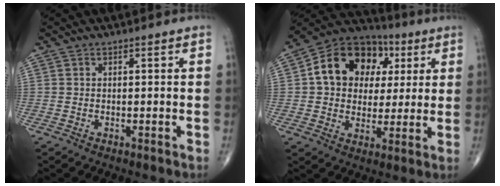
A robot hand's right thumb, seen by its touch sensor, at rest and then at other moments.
{"total": 16.5, "force": [3.8, 12.8, 9.8], "torque": [-0.128, 0.016, 0.057]}